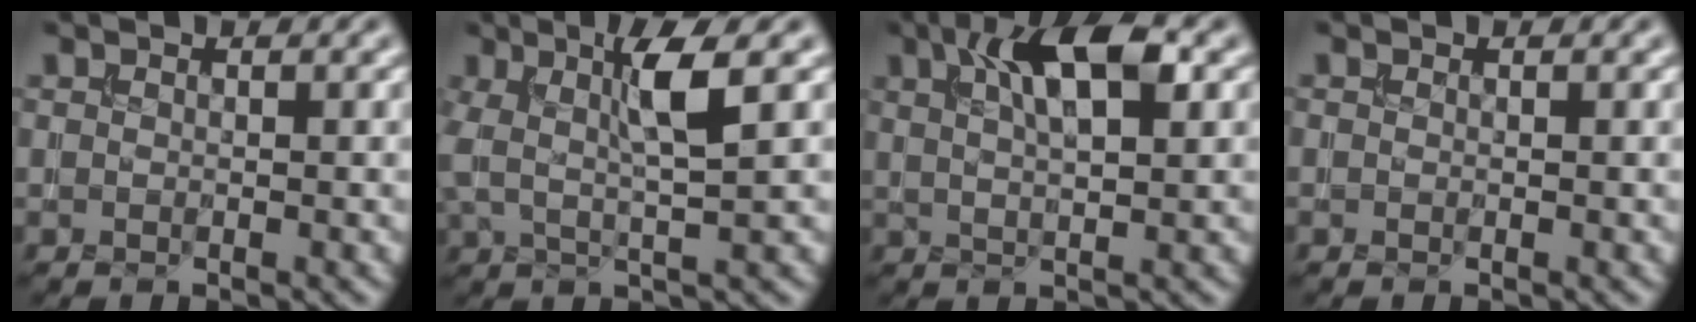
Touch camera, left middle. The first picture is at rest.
{"total": 4.5, "force": [0.9, 0.7, 4.3], "torque": [-0.086, 0.006, 0.025]}
{"total": 6.9, "force": [2.7, 2.2, 5.9], "torque": [-0.093, 0.009, 0.045]}
{"total": 0.0}